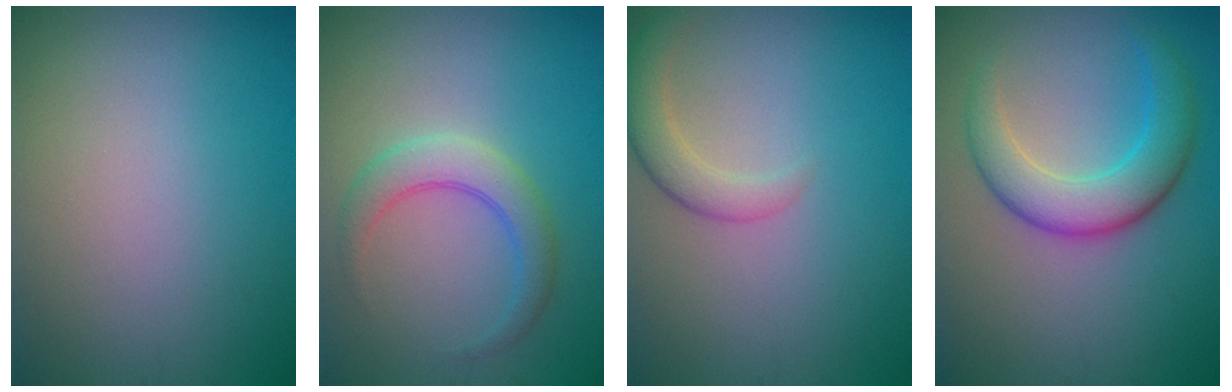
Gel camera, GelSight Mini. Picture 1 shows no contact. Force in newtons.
{"total": 3.4, "press": 3.4, "slide": 0.1}
{"total": 2.7, "press": 2.7, "slide": 0.2}
{"total": 5.1, "press": 5.1, "slide": 0.1}